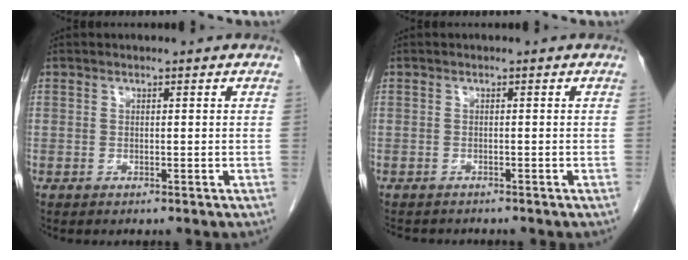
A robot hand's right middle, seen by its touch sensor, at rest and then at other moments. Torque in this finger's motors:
{"motor_torque": [0.01, 0.00, 0.00, 0.00]}